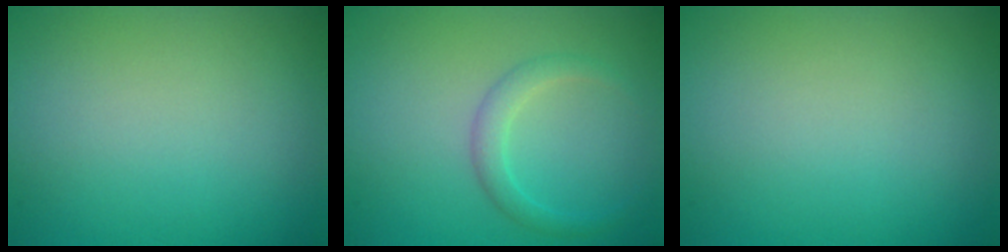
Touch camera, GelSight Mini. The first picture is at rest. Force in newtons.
{"total": 1.8, "press": 1.8, "slide": 0.0}
{"total": 0.0}